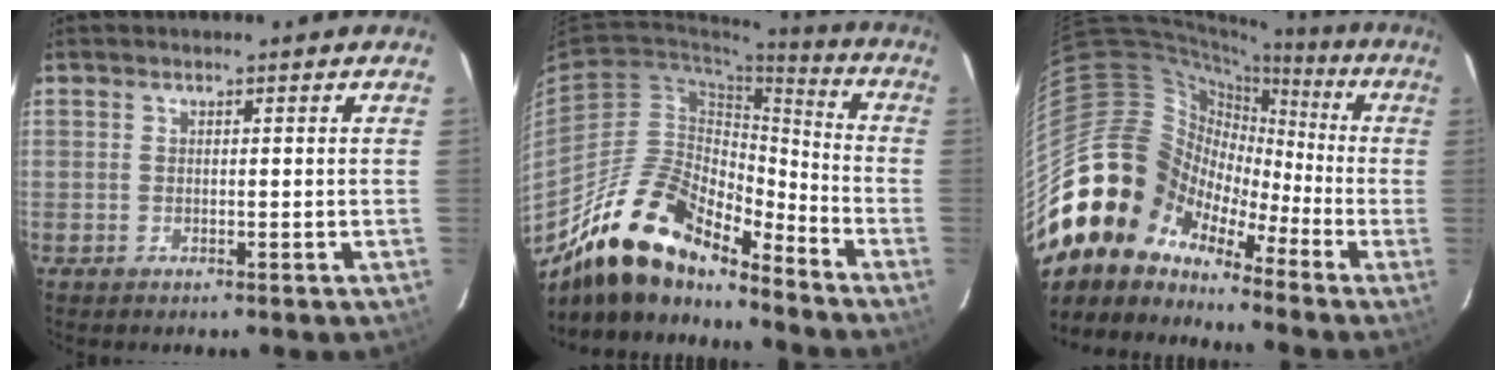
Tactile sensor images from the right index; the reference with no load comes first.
{"total": 18.9, "force": [-15.5, 6.1, 8.9], "torque": [-0.158, 0.007, -0.283]}
{"total": 13.4, "force": [-8.2, 10.3, 2.3], "torque": [-0.060, 0.042, -0.173]}